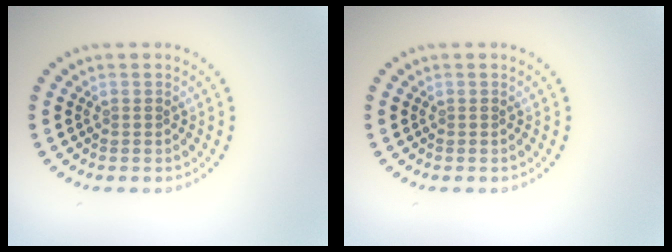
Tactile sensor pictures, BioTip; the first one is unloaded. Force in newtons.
{"total": 0.0}